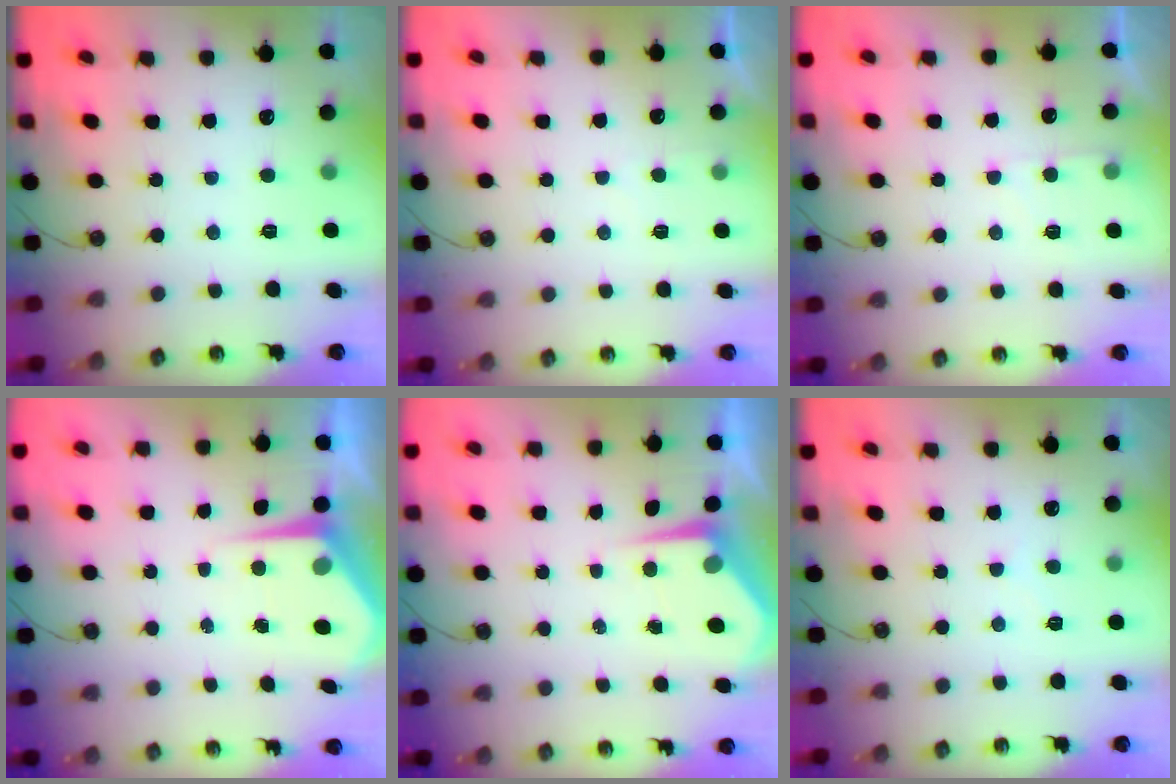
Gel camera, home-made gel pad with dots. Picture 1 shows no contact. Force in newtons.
{"total": 2.0, "press": 2.0, "slide": 0.3}
{"total": 5.2, "press": 5.2, "slide": 0.6}
{"total": 5.1, "press": 5.0, "slide": 0.3}
{"total": 4.9, "press": 4.9, "slide": 0.3}
{"total": 2.8, "press": 2.8, "slide": 0.5}